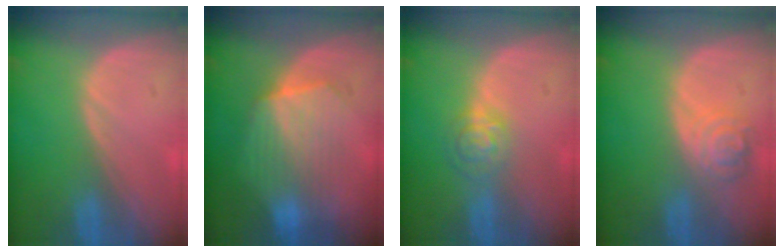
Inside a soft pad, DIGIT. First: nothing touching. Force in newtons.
{"total": 7.1, "press": 6.9, "slide": 1.3}
{"total": 4.1, "press": 3.7, "slide": 1.7}
{"total": 4.7, "press": 4.2, "slide": 2.1}